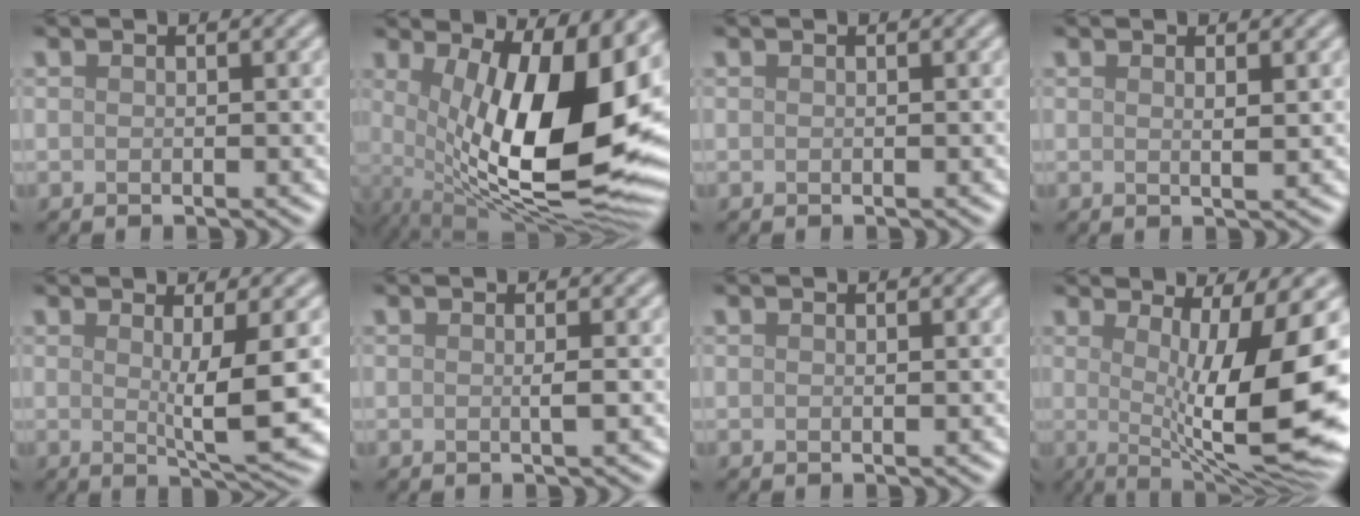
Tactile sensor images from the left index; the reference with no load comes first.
{"total": 15.5, "force": [1.4, 6.0, 14.3], "torque": [-0.204, -0.024, 0.031]}
{"total": 0.0}
{"total": 1.2, "force": [0.5, 0.3, 1.0], "torque": [-0.012, 0.000, 0.006]}
{"total": 5.6, "force": [0.4, 0.9, 5.5], "torque": [-0.084, -0.008, 0.010]}
{"total": 1.1, "force": [0.0, 0.2, 1.0], "torque": [-0.014, 0.000, -0.005]}
{"total": 0.0}
{"total": 13.5, "force": [0.2, 3.2, 13.1], "torque": [-0.172, -0.007, 0.005]}